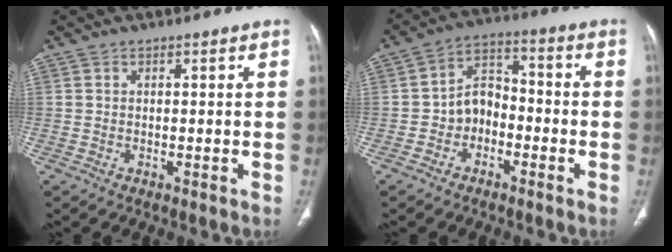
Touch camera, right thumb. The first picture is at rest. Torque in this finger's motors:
{"motor_torque": [-0.32, 0.26, -0.27, -0.19, -0.01]}